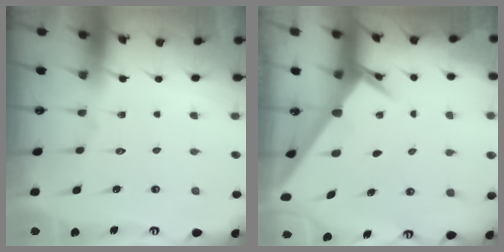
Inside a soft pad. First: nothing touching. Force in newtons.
{"total": 2.4, "press": 2.4, "slide": 0.3}